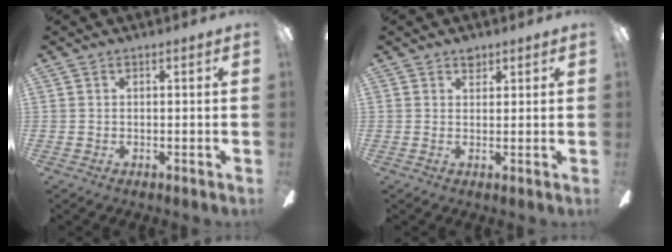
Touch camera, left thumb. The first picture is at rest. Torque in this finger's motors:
{"motor_torque": [0.17, -0.04, 0.34, -0.13, 0.00]}